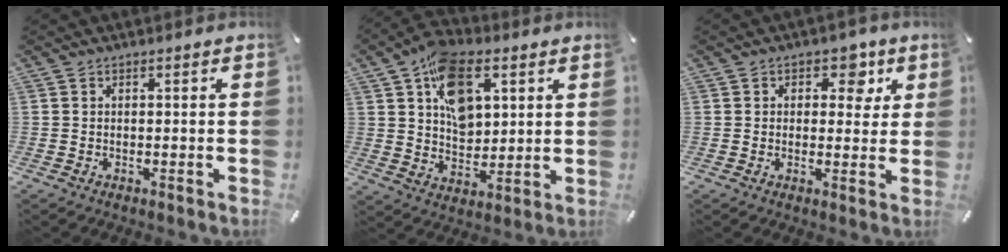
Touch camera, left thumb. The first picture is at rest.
{"total": 13.5, "force": [5.8, 8.9, 8.3], "torque": [-0.139, -0.010, 0.109]}
{"total": 6.4, "force": [2.6, 4.7, 3.5], "torque": [-0.026, -0.008, 0.034]}